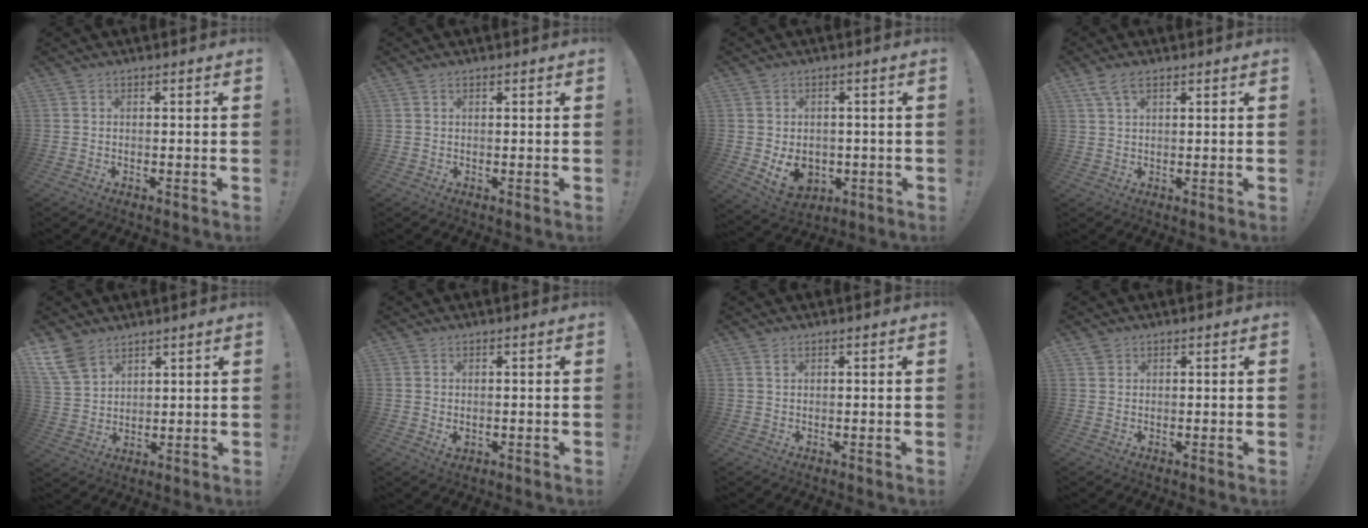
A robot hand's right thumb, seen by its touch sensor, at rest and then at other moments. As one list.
[{"total": 0.5, "force": [0.4, 0.3, 0.2], "torque": [0.002, -0.002, 0.006]}, {"total": 7.6, "force": [-0.8, 6.4, 4.1], "torque": [-0.056, 0.001, -0.011]}, {"total": 5.2, "force": [2.9, 2.2, 3.6], "torque": [-0.065, -0.006, 0.056]}, {"total": 10.2, "force": [7.3, 6.1, 3.7], "torque": [-0.076, -0.036, 0.148]}, {"total": 1.4, "force": [0.7, 0.9, 0.8], "torque": [0.002, -0.004, 0.011]}, {"total": 1.0, "force": [0.6, 0.6, 0.4], "torque": [0.003, -0.004, 0.010]}, {"total": 1.5, "force": [1.3, 0.7, 0.0], "torque": [0.007, -0.006, 0.024]}]